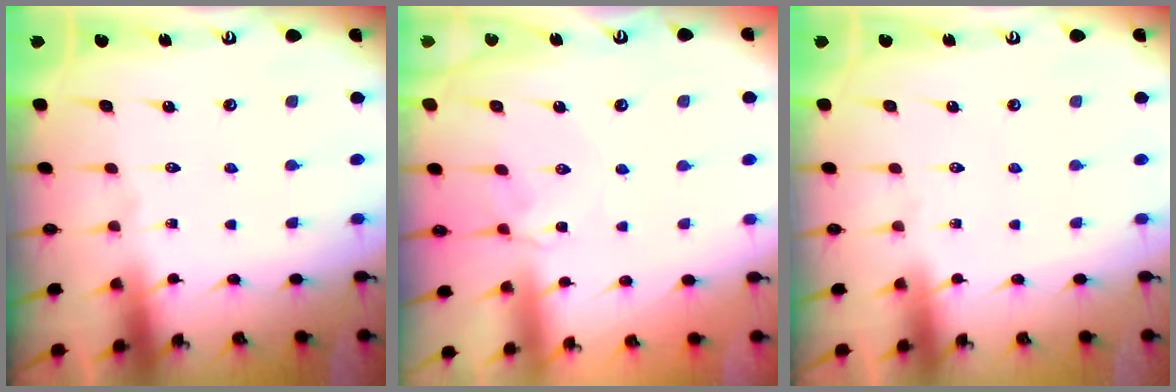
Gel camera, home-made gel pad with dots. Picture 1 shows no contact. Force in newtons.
{"total": 2.2, "press": 2.1, "slide": 0.4}
{"total": 0.0}